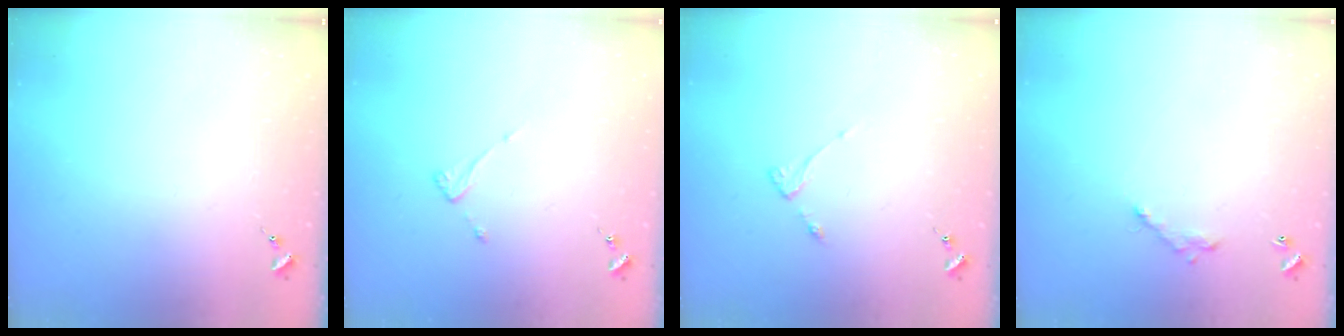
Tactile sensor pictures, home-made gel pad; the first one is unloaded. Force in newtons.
{"total": 3.8, "press": 3.7, "slide": 0.2}
{"total": 2.8, "press": 2.7, "slide": 0.5}
{"total": 5.2, "press": 5.2, "slide": 0.2}